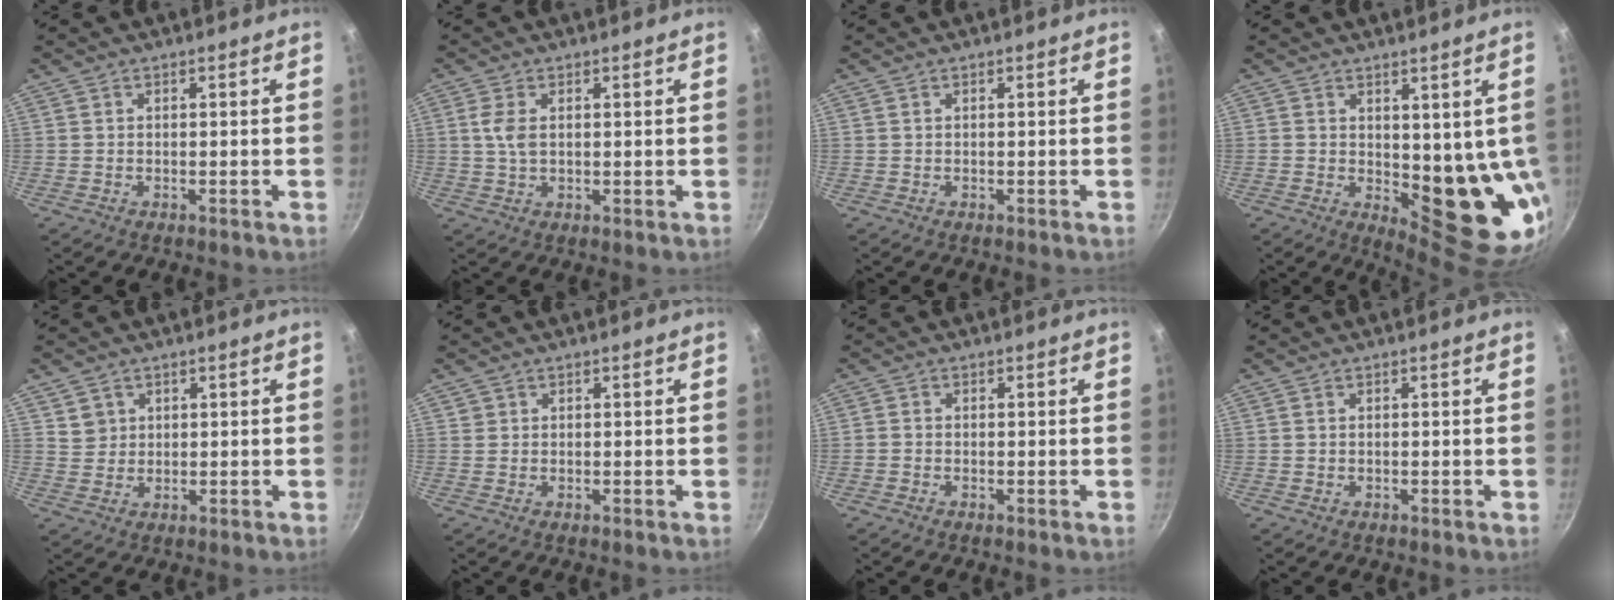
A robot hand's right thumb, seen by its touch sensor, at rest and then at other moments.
{"total": 3.9, "force": [0.9, 2.1, 3.1], "torque": [-0.065, 0.004, 0.018]}
{"total": 0.0}
{"total": 14.0, "force": [0.6, 6.8, 12.2], "torque": [-0.106, -0.032, 0.023]}
{"total": 3.1, "force": [1.3, 2.8, 0.6], "torque": [0.011, 0.005, 0.026]}
{"total": 0.7, "force": [0.2, 0.7, 0.1], "torque": [0.007, 0.005, 0.003]}
{"total": 0.9, "force": [-0.5, 0.6, 0.3], "torque": [-0.009, 0.002, -0.014]}
{"total": 0.0}